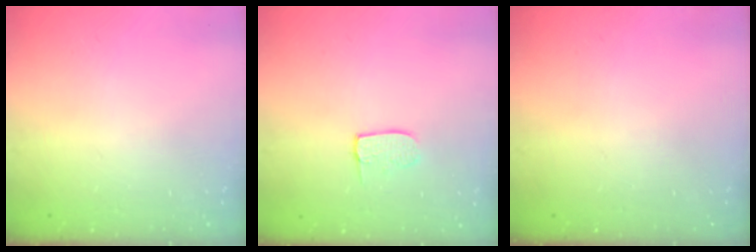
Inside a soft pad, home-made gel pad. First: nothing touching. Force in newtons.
{"total": 5.4, "press": 5.4, "slide": 0.3}
{"total": 0.0}